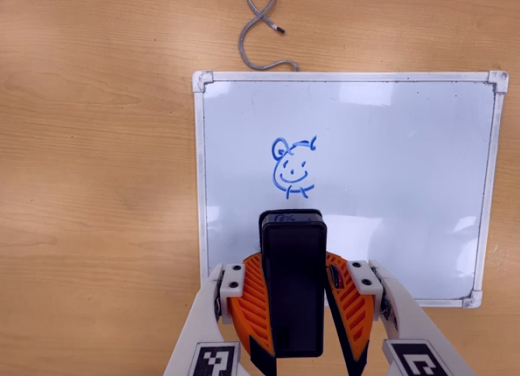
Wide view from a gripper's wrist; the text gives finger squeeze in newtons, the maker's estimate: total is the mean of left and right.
{"total": 11.5, "left": 9.9, "right": 13.0}